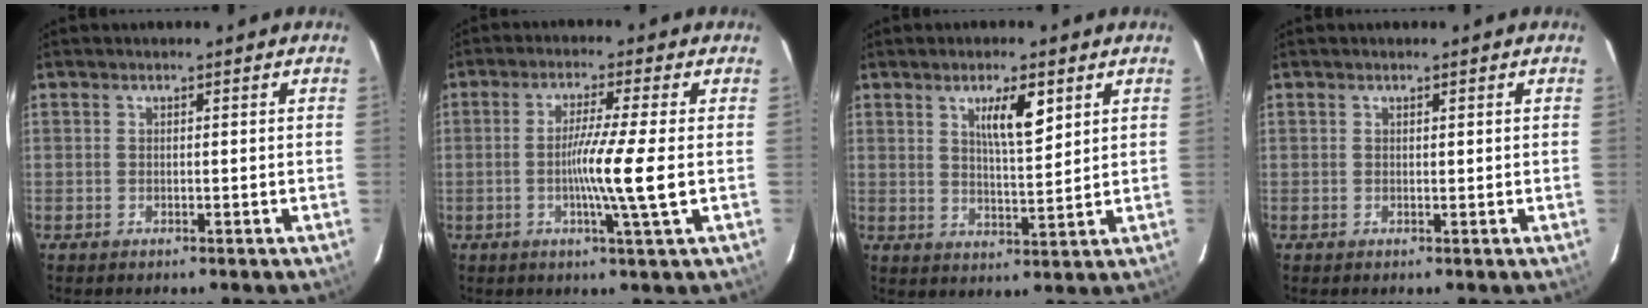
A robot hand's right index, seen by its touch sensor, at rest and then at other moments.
{"total": 7.6, "force": [-1.0, -1.6, 7.4], "torque": [-0.135, -0.017, -0.021]}
{"total": 6.4, "force": [3.1, 1.2, 5.4], "torque": [-0.093, -0.002, 0.055]}
{"total": 0.0}